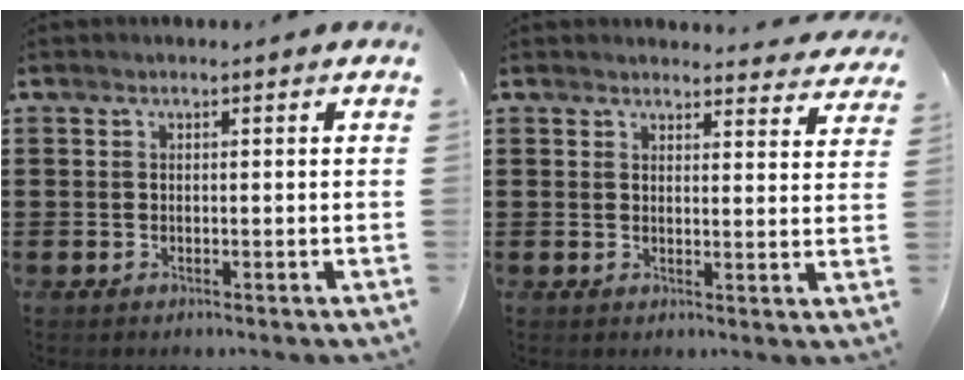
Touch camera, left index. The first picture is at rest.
{"total": 3.0, "force": [2.9, 0.3, 0.4], "torque": [-0.010, -0.016, 0.052]}